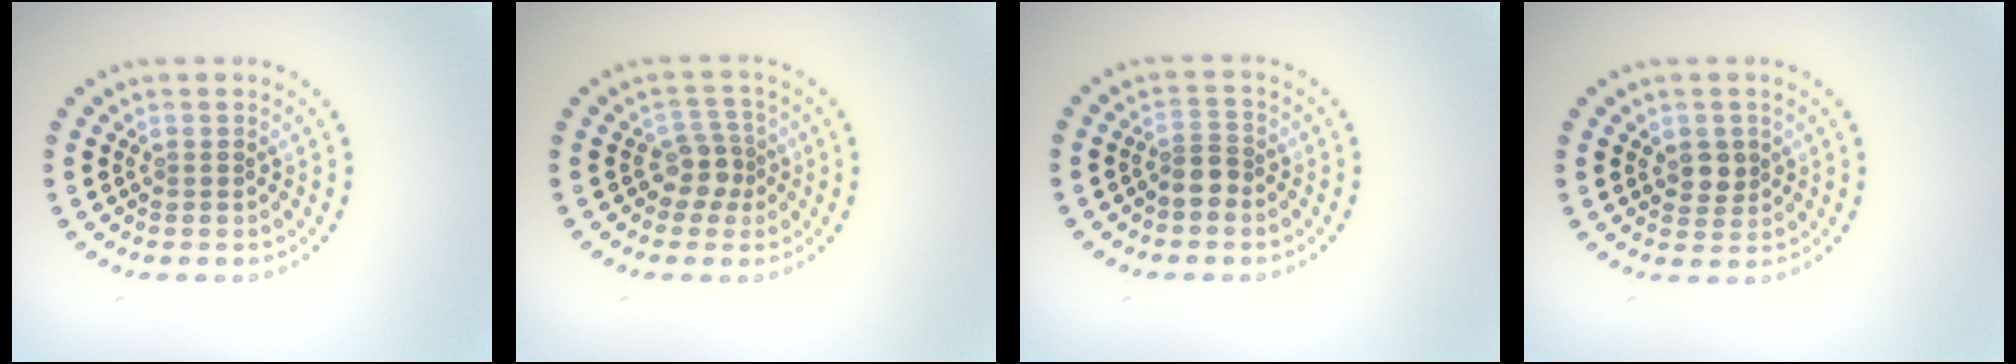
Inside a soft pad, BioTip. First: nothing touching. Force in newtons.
{"total": 2.5, "press": 2.0, "slide": 1.6}
{"total": 2.1, "press": 1.7, "slide": 1.2}
{"total": 1.9, "press": 1.7, "slide": 0.7}